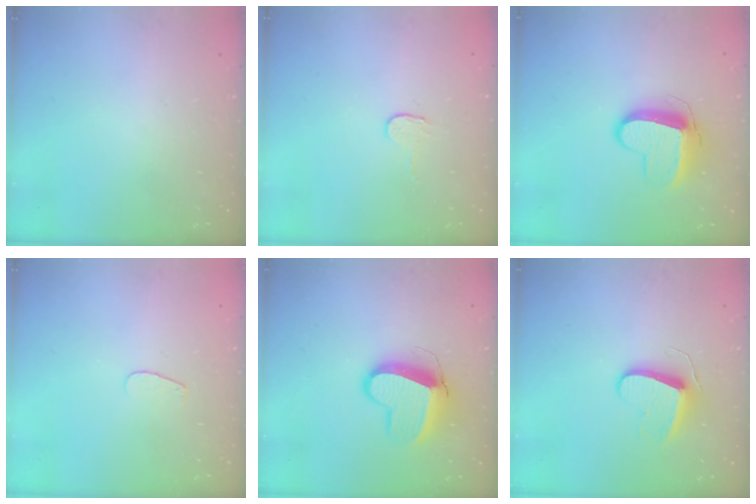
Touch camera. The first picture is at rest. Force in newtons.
{"total": 2.7, "press": 2.7, "slide": 0.2}
{"total": 11.1, "press": 11.1, "slide": 0.4}
{"total": 3.7, "press": 3.7, "slide": 0.4}
{"total": 12.0, "press": 11.9, "slide": 1.2}
{"total": 9.4, "press": 9.4, "slide": 0.9}